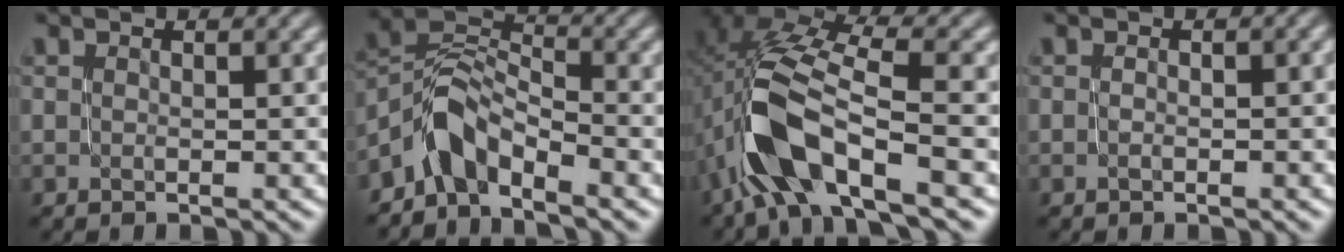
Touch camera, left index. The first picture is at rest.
{"total": 4.4, "force": [-3.4, 1.9, 1.9], "torque": [-0.030, 0.016, -0.075]}
{"total": 9.5, "force": [-3.5, 4.1, 7.9], "torque": [-0.170, 0.017, -0.076]}
{"total": 0.6, "force": [-0.3, 0.2, 0.5], "torque": [-0.007, -0.001, -0.006]}